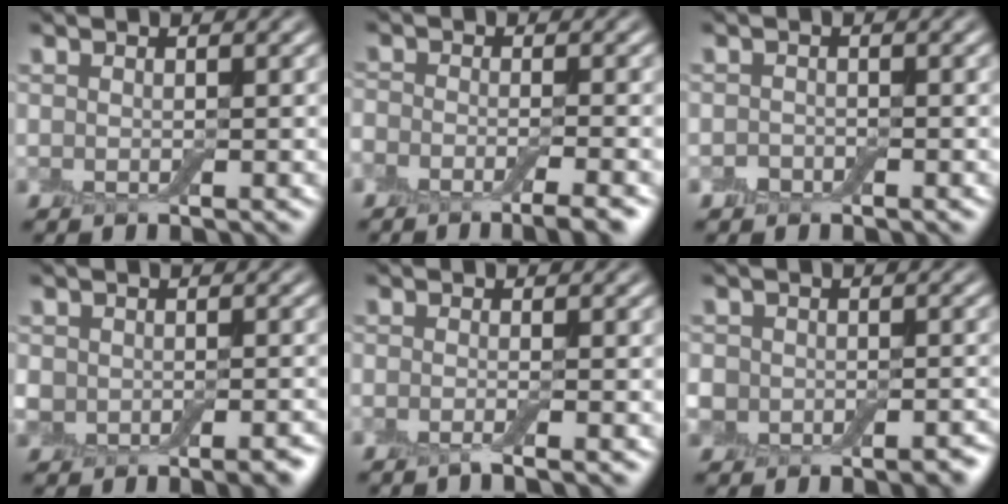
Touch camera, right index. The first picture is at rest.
{"total": 4.9, "force": [-3.5, 1.4, 3.0], "torque": [-0.042, -0.008, -0.054]}
{"total": 0.9, "force": [-0.6, 0.7, 0.2], "torque": [-0.002, 0.001, -0.013]}
{"total": 5.0, "force": [-2.0, 3.8, 2.7], "torque": [-0.033, -0.006, -0.029]}
{"total": 1.4, "force": [-0.9, 0.1, 1.0], "torque": [-0.013, -0.004, -0.022]}
{"total": 7.0, "force": [-3.2, 5.8, 2.5], "torque": [-0.023, -0.019, -0.062]}